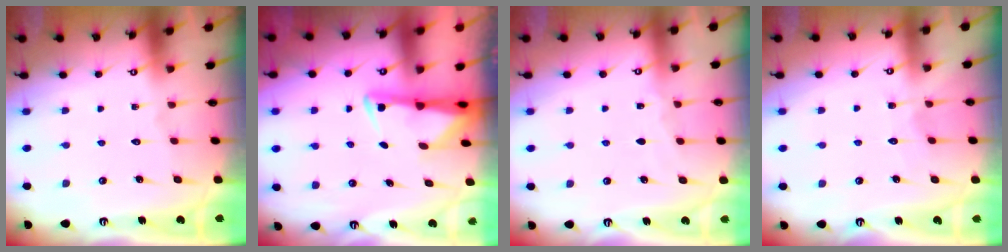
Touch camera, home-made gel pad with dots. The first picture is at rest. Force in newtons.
{"total": 2.9, "press": 2.8, "slide": 0.6}
{"total": 2.7, "press": 2.7, "slide": 0.4}
{"total": 3.6, "press": 3.6, "slide": 0.4}